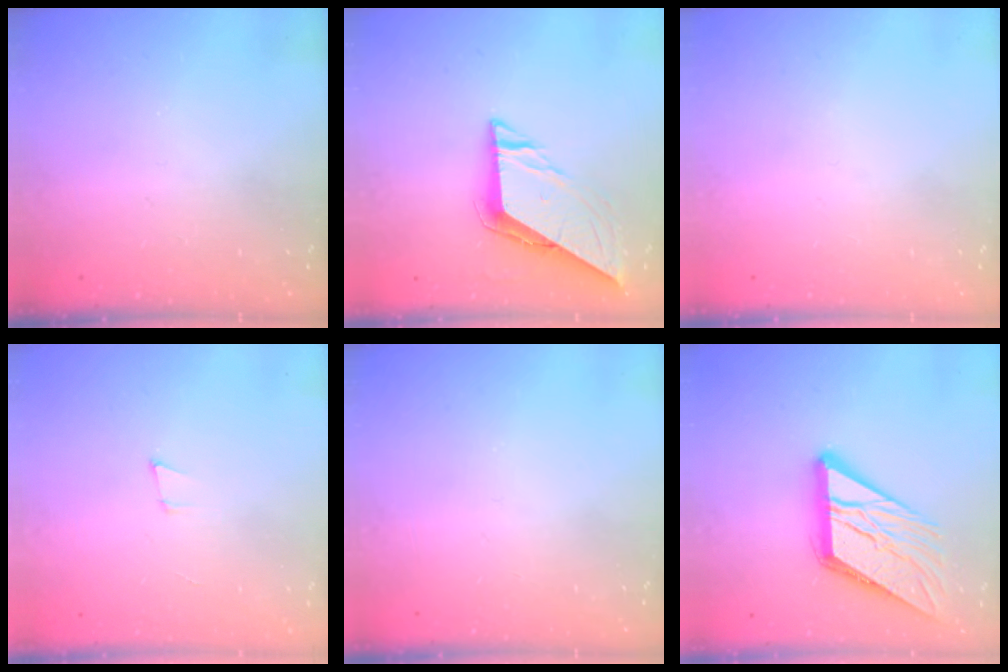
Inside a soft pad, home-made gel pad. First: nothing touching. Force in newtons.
{"total": 7.4, "press": 7.4, "slide": 0.6}
{"total": 0.0}
{"total": 3.6, "press": 2.5, "slide": 2.7}
{"total": 0.0}
{"total": 16.2, "press": 16.1, "slide": 1.8}